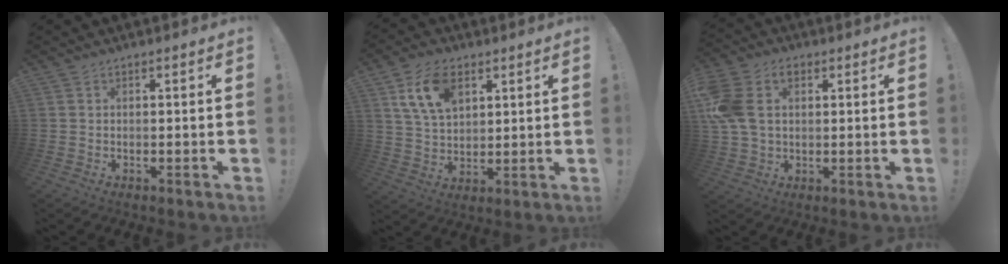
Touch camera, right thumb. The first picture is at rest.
{"total": 12.9, "force": [6.2, 7.8, 8.2], "torque": [-0.146, -0.007, 0.116]}
{"total": 12.0, "force": [3.4, 8.1, 8.2], "torque": [-0.171, -0.006, 0.065]}